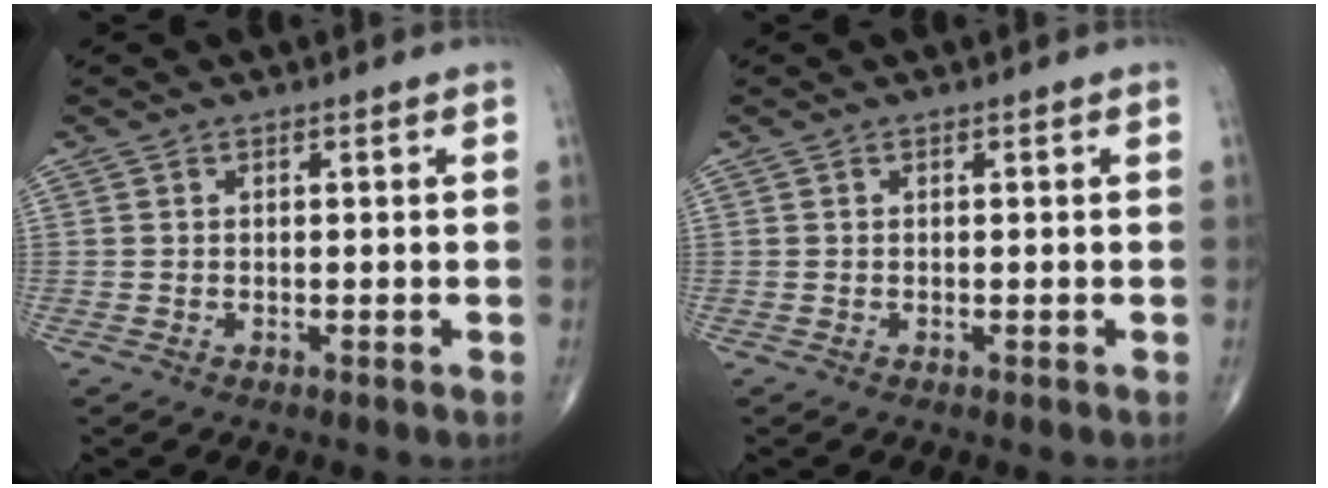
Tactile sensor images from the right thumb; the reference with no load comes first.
{"total": 0.0}